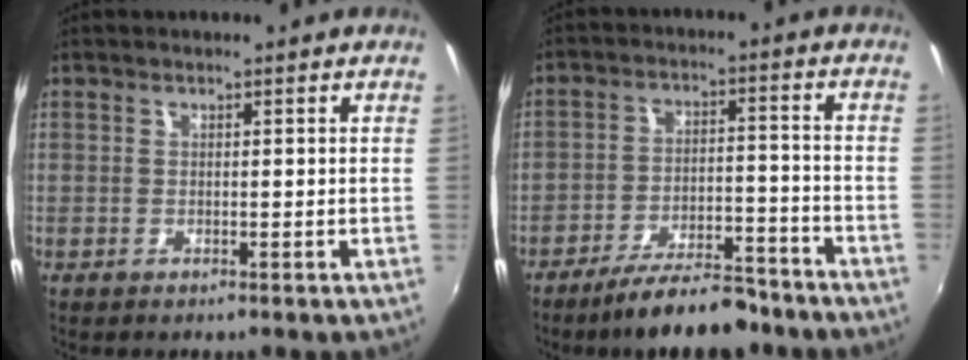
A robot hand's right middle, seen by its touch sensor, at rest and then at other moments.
{"total": 12.2, "force": [-10.2, 3.6, 5.8], "torque": [-0.105, 0.010, -0.148]}